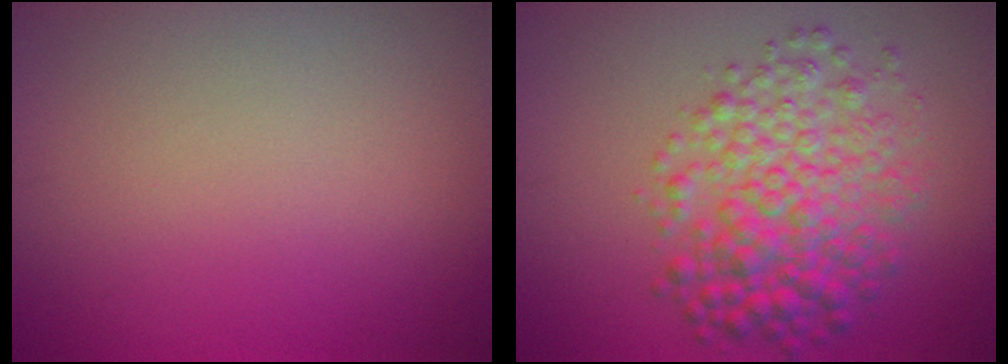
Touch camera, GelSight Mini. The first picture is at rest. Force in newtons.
{"total": 6.1, "press": 6.1, "slide": 0.0}